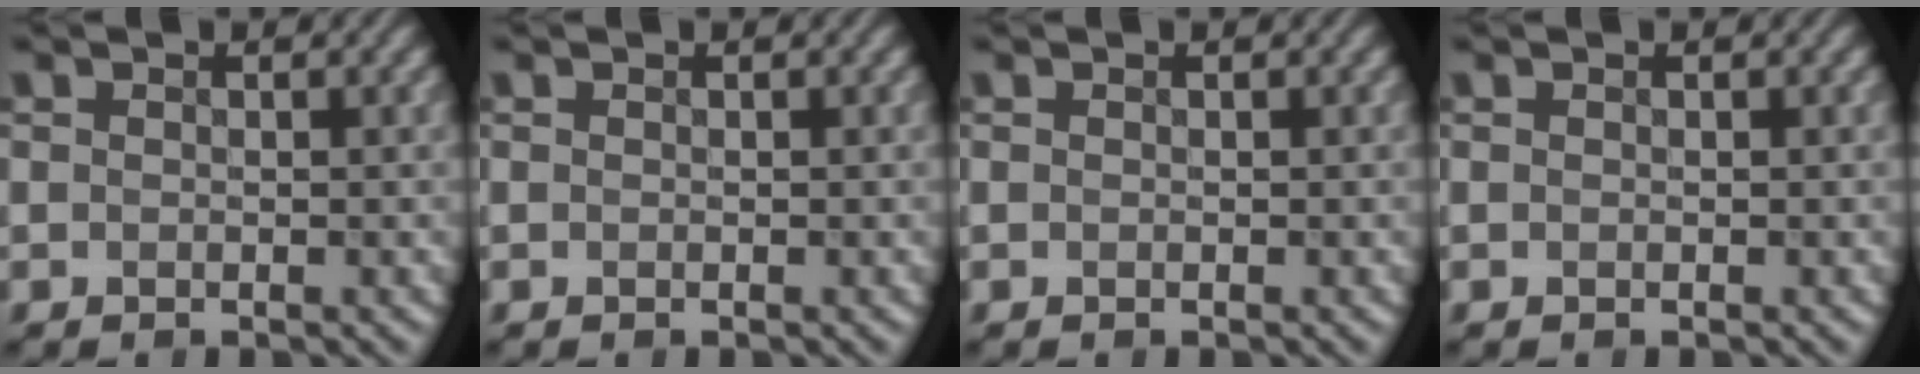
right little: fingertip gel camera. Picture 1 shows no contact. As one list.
[{"total": 0.0}, {"total": 0.0}, {"total": 0.0}]